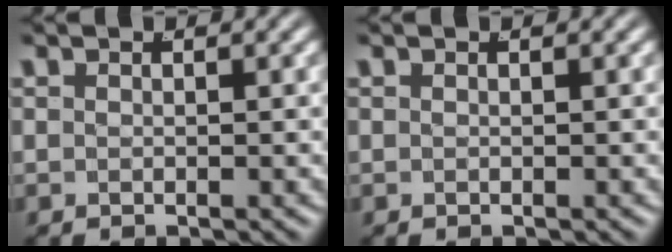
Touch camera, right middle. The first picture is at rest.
{"total": 0.0}